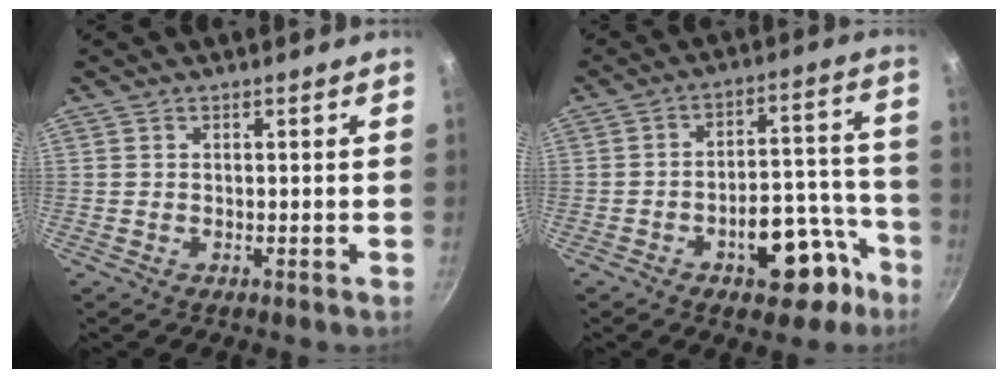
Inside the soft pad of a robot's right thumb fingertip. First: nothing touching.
{"total": 14.3, "force": [-7.4, 7.6, 9.6], "torque": [-0.070, 0.072, -0.095]}